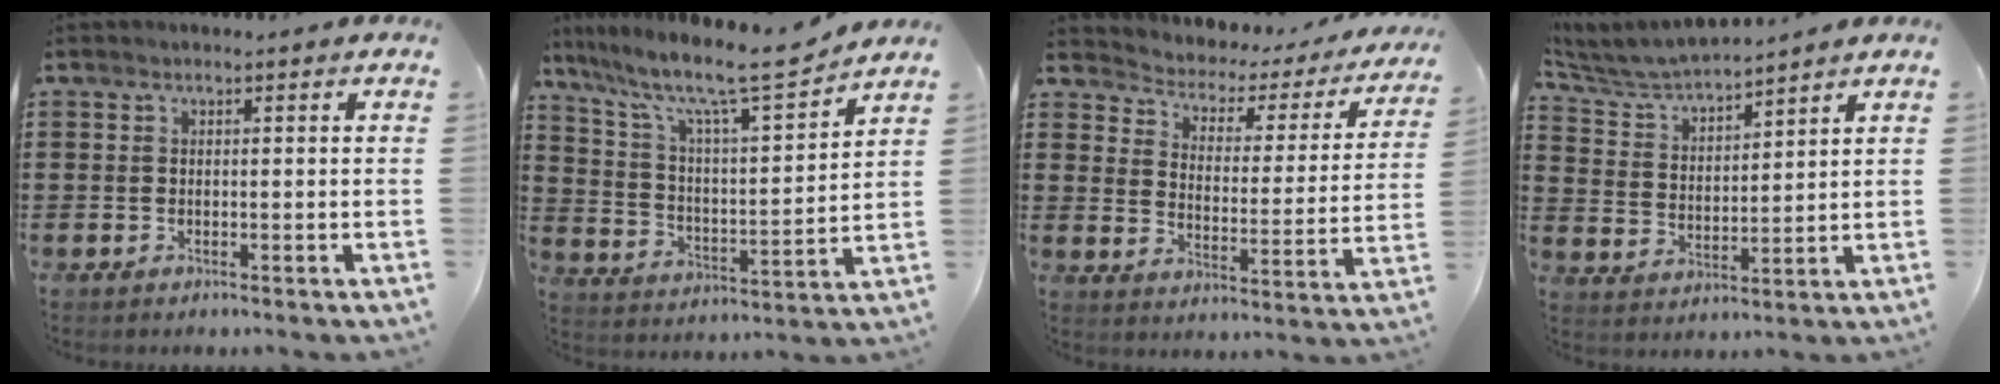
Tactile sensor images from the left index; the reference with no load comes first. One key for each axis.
{"total": 10.0, "fx": 8.3, "fy": 0.9, "fz": 5.5, "tx": -0.132, "ty": -0.059, "tz": 0.133}
{"total": 2.3, "fx": 1.8, "fy": 1.3, "fz": 0.4, "tx": -0.027, "ty": -0.019, "tz": 0.018}
{"total": 5.3, "fx": 5.2, "fy": 0.2, "fz": 1.1, "tx": -0.050, "ty": -0.034, "tz": 0.086}